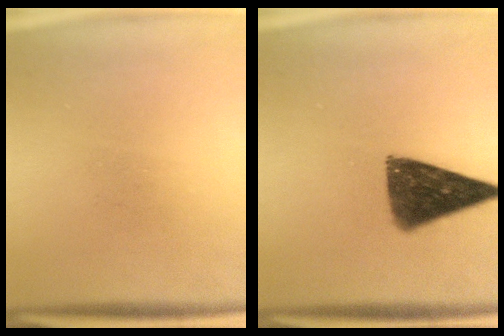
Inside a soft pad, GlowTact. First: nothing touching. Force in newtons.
{"total": 11.3}